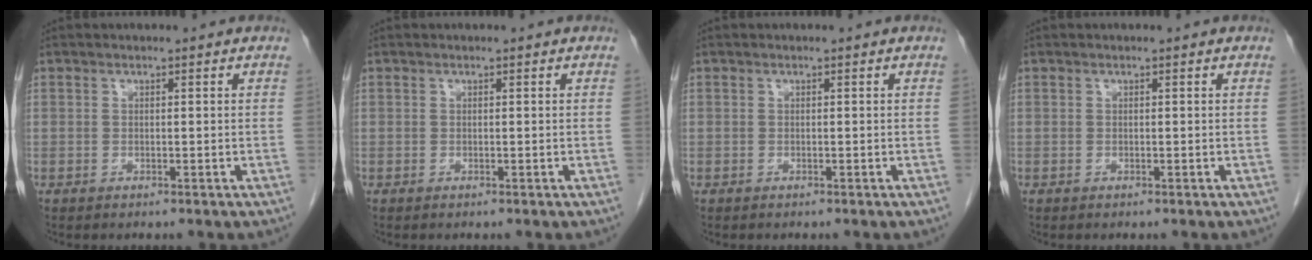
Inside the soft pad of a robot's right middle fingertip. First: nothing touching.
{"total": 0.0}
{"total": 0.0}
{"total": 0.0}